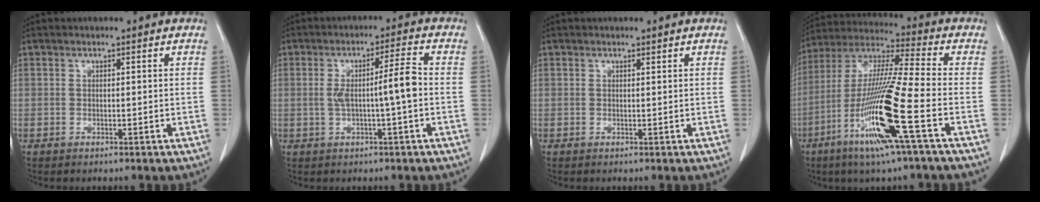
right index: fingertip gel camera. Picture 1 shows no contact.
{"total": 6.1, "force": [-0.5, -0.1, 6.0], "torque": [-0.104, 0.013, -0.006]}
{"total": 0.0}
{"total": 17.5, "force": [-6.8, -0.8, 16.1], "torque": [-0.335, -0.027, -0.136]}